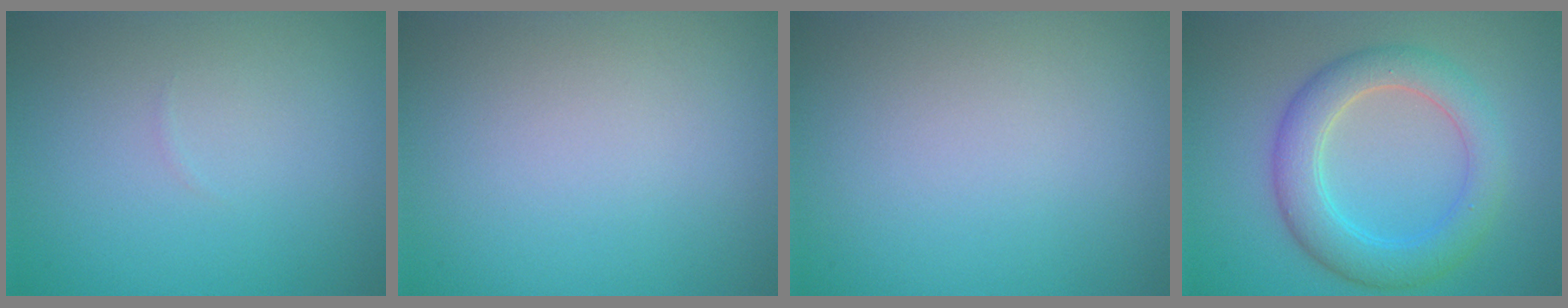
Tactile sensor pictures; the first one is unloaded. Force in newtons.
{"total": 0.0}
{"total": 0.0}
{"total": 5.1, "press": 5.0, "slide": 0.4}